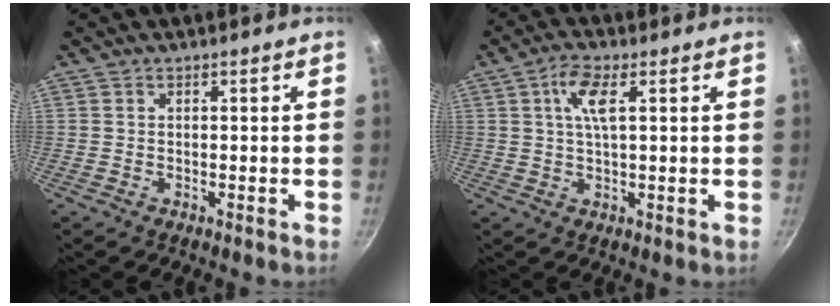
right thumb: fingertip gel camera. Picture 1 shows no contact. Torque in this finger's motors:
{"motor_torque": [2.49, 2.52, 0.86, -0.14, 0.16]}